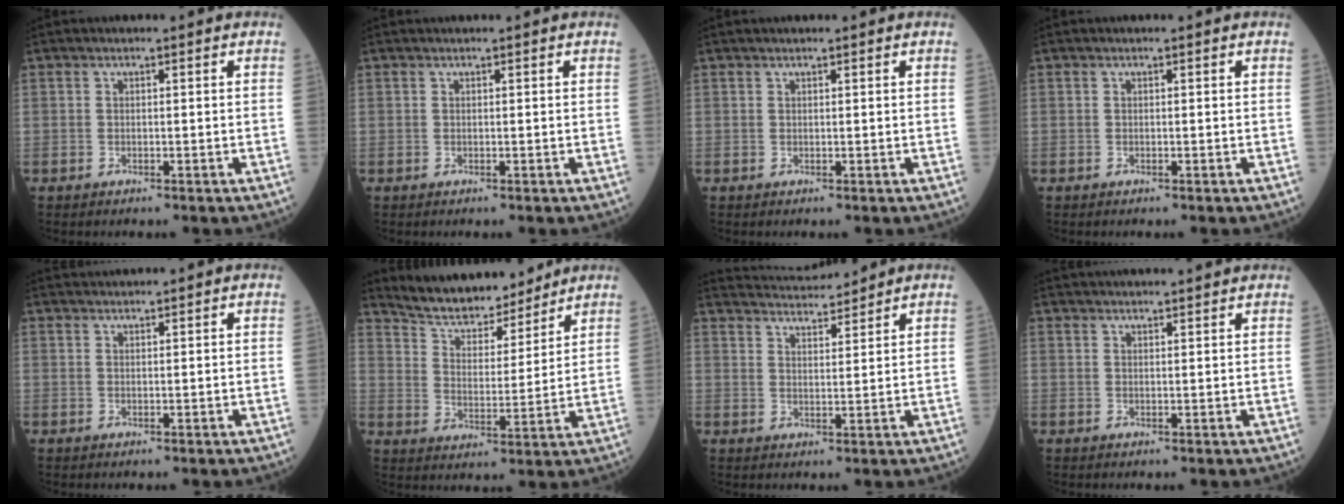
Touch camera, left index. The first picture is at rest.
{"total": 1.3, "force": [1.2, -0.1, 0.4], "torque": [-0.005, 0.018, 0.024]}
{"total": 1.5, "force": [1.3, 0.1, 0.6], "torque": [-0.005, 0.024, 0.022]}
{"total": 0.0}
{"total": 2.2, "force": [2.1, -0.6, 0.1], "torque": [-0.003, 0.018, 0.048]}
{"total": 12.0, "force": [11.2, 3.1, 3.3], "torque": [-0.055, 0.005, 0.191]}
{"total": 8.6, "force": [8.5, -0.1, 1.4], "torque": [-0.030, 0.018, 0.137]}
{"total": 9.4, "force": [8.9, 0.1, 2.9], "torque": [-0.041, 0.030, 0.115]}